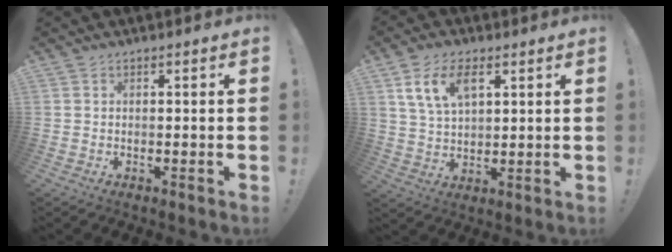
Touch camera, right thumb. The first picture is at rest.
{"total": 10.3, "force": [5.1, 5.5, 7.1], "torque": [-0.129, -0.010, 0.094]}